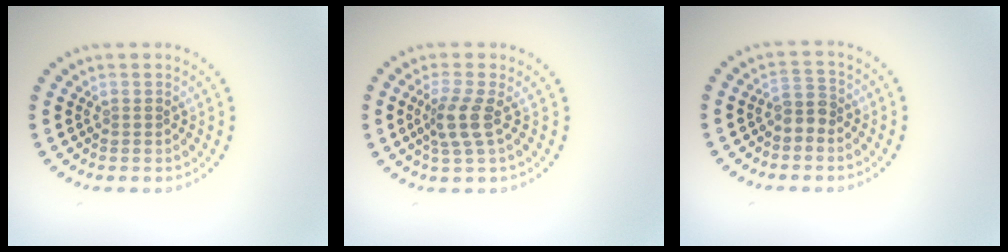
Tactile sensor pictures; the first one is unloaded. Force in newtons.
{"total": 2.7, "press": 2.1, "slide": 1.8}
{"total": 1.9, "press": 1.6, "slide": 1.0}